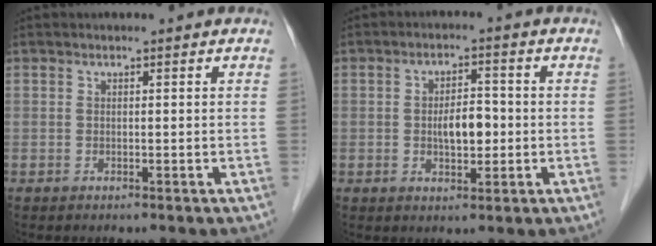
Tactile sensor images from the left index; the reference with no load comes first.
{"total": 5.0, "force": [-0.9, 2.2, 4.4], "torque": [-0.077, 0.000, -0.015]}